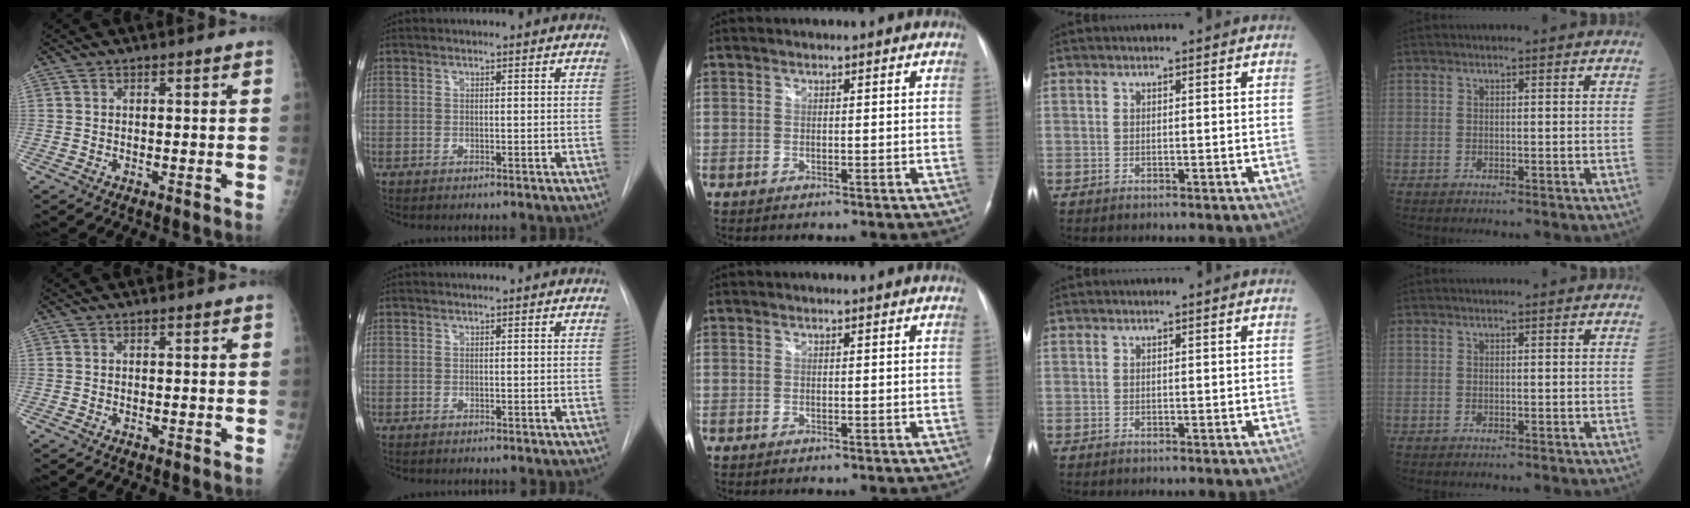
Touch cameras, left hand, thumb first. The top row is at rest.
{}